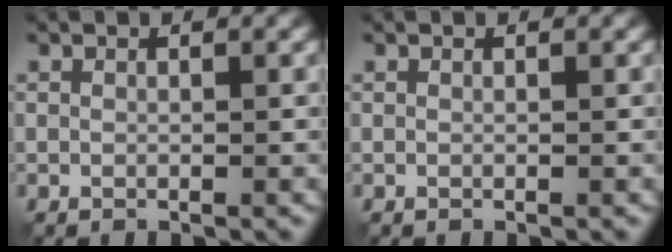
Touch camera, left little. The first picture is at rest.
{"total": 0.0}